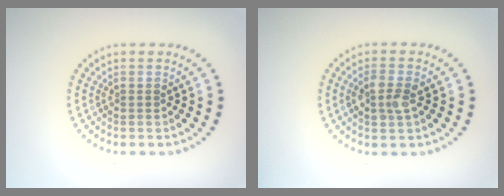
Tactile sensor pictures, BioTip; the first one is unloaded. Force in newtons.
{"total": 2.4, "press": 2.4, "slide": 0.3}